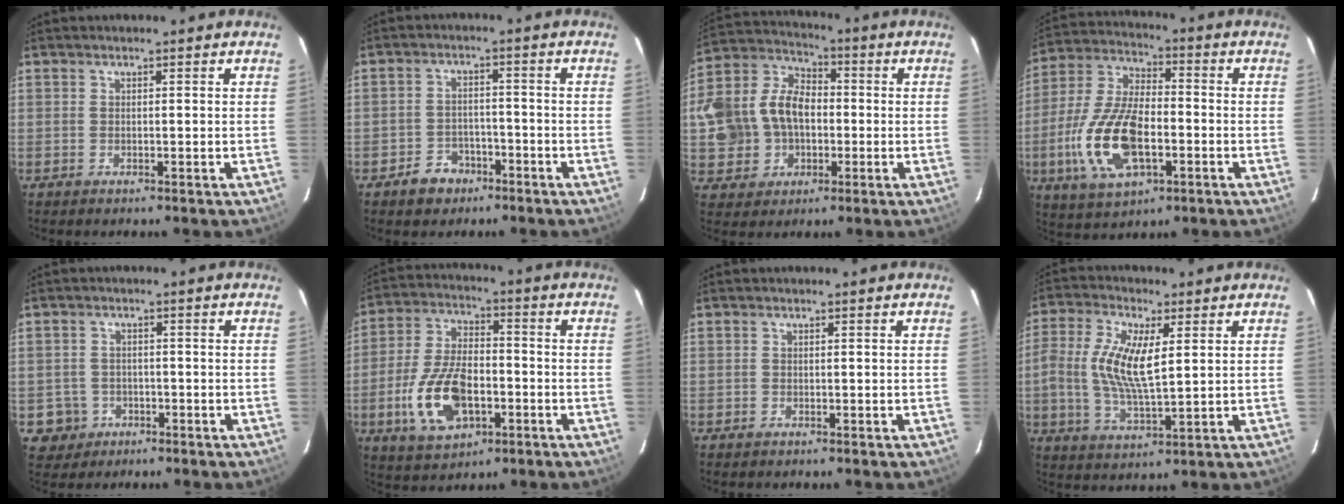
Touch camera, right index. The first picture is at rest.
{"total": 5.6, "force": [-3.8, 3.9, 1.3], "torque": [-0.042, 0.016, -0.053]}
{"total": 17.0, "force": [-1.8, 14.0, 9.4], "torque": [-0.246, 0.039, -0.022]}
{"total": 17.3, "force": [-4.9, 8.1, 14.5], "torque": [-0.316, -0.006, -0.089]}
{"total": 5.2, "force": [-1.9, 4.8, 0.2], "torque": [-0.015, 0.021, -0.026]}
{"total": 14.6, "force": [-4.8, 7.9, 11.3], "torque": [-0.240, 0.003, -0.078]}
{"total": 0.6, "force": [-0.5, 0.4, 0.0], "torque": [-0.002, 0.000, -0.010]}
{"total": 11.0, "force": [1.4, 3.9, 10.1], "torque": [-0.208, 0.004, 0.024]}